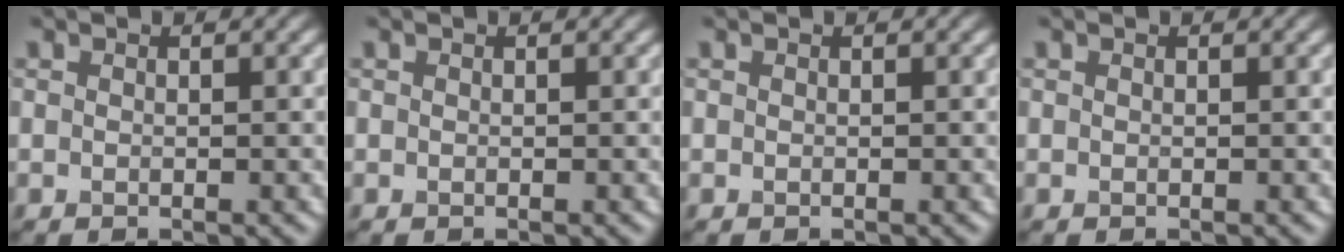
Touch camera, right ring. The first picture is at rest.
{"total": 0.0}
{"total": 0.0}
{"total": 0.0}